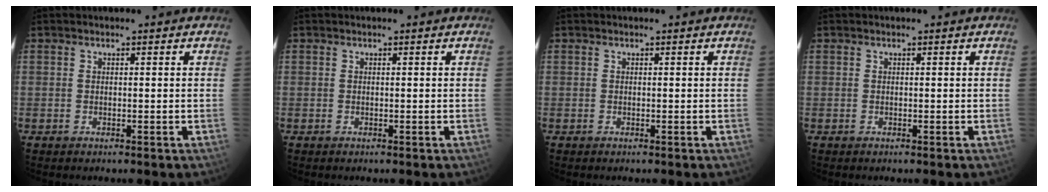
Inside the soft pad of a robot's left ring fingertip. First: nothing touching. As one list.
[{"total": 0.0}, {"total": 0.0}, {"total": 0.0}]